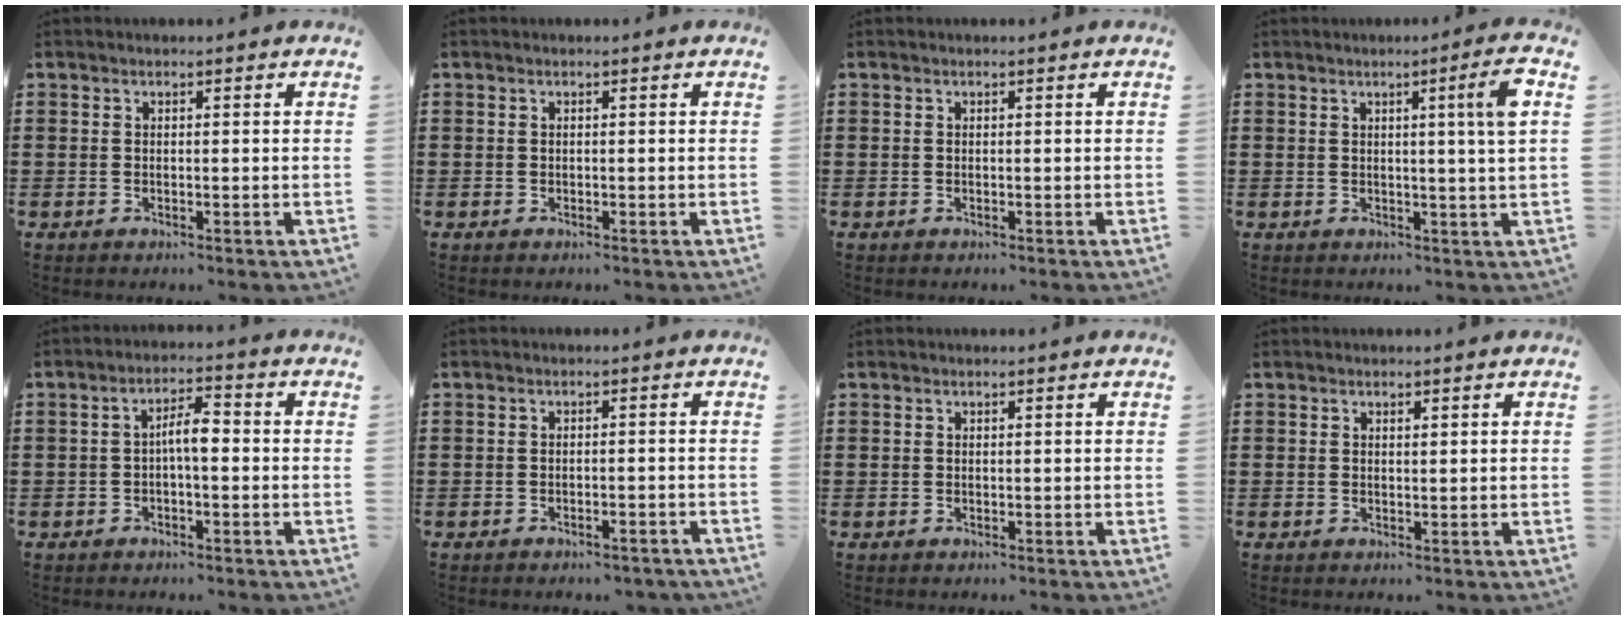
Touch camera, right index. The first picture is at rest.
{"total": 0.0}
{"total": 0.0}
{"total": 5.1, "force": [1.5, -0.9, 4.8], "torque": [-0.075, -0.015, 0.016]}
{"total": 3.7, "force": [-0.5, 1.0, 3.5], "torque": [-0.066, 0.010, -0.012]}
{"total": 1.5, "force": [-1.5, 0.1, 0.2], "torque": [-0.010, -0.002, -0.031]}
{"total": 0.0}
{"total": 0.5, "force": [0.4, 0.2, 0.2], "torque": [-0.004, 0.003, 0.007]}